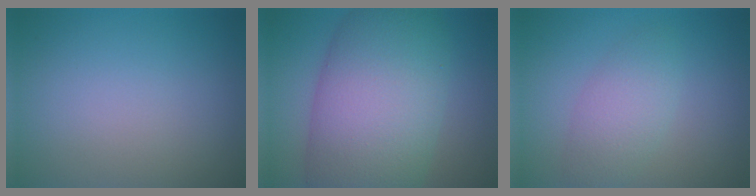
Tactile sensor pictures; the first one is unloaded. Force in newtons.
{"total": 13.4, "press": 13.4, "slide": 0.7}
{"total": 3.2, "press": 3.2, "slide": 0.1}